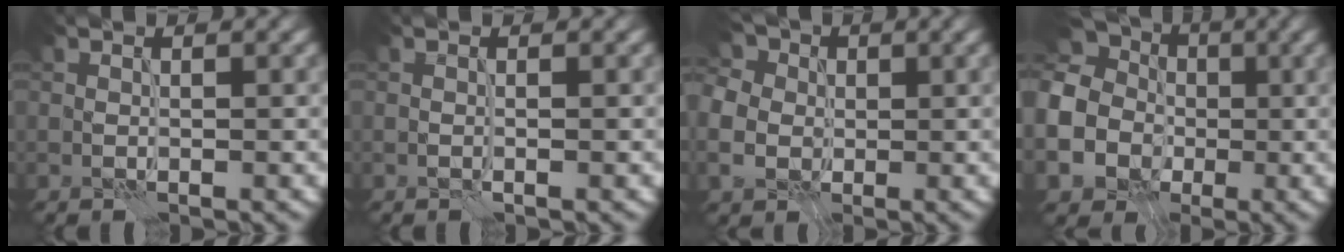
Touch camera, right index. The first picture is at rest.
{"total": 0.0}
{"total": 7.0, "force": [1.6, 5.9, 3.4], "torque": [-0.088, 0.027, 0.008]}
{"total": 12.6, "force": [-1.7, 11.7, 4.5], "torque": [-0.134, -0.010, -0.047]}